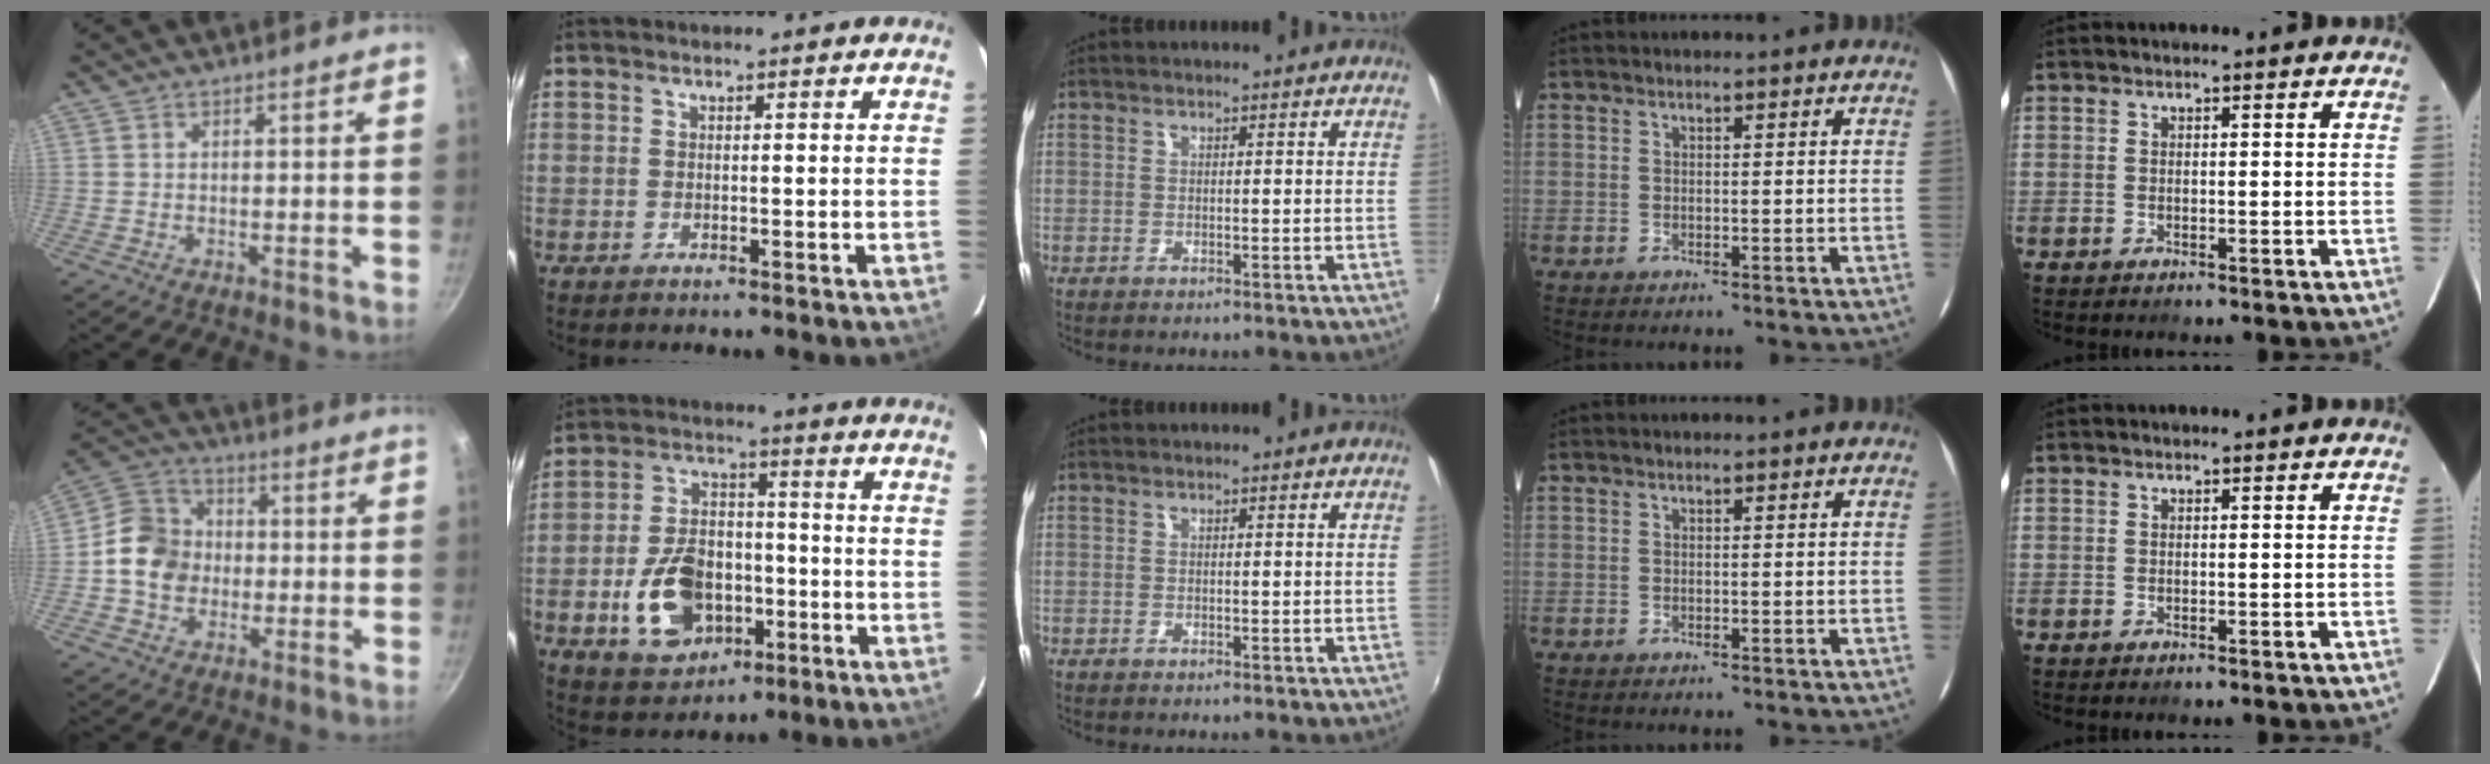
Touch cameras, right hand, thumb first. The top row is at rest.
{"thumb": {"total": 10.8, "force": [-1.0, 9.3, 5.4], "torque": [-0.068, 0.024, -0.039]}, "index": {"total": 14.7, "force": [-5.1, 9.8, 9.7], "torque": [-0.206, 0.013, -0.067]}}